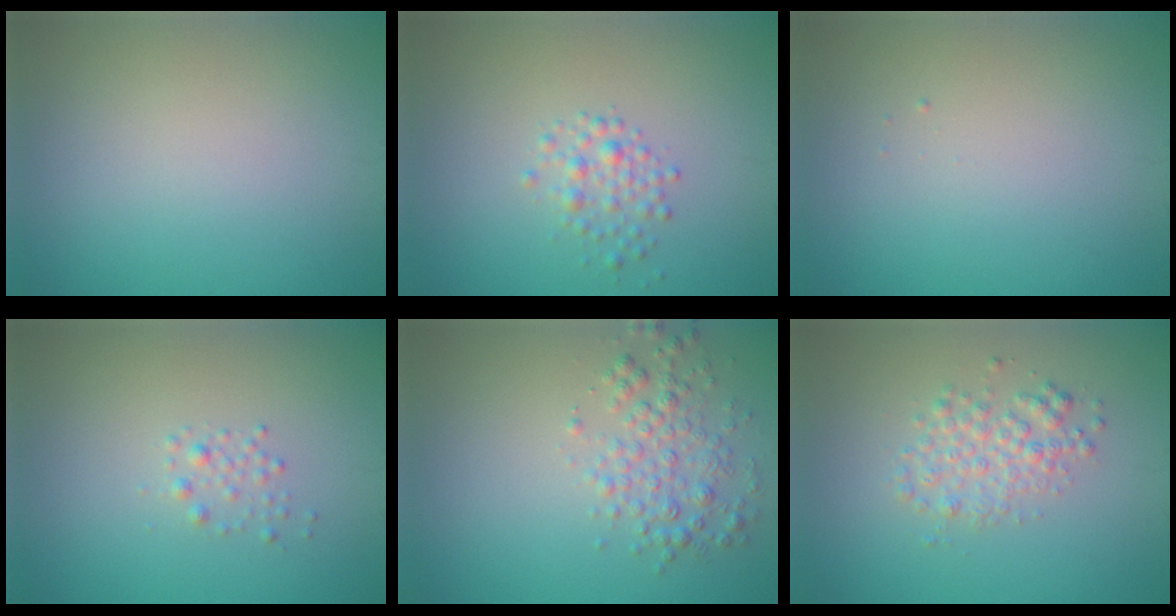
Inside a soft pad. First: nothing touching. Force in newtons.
{"total": 1.8, "press": 1.8, "slide": 0.0}
{"total": 0.0}
{"total": 1.1, "press": 1.1, "slide": 0.1}
{"total": 2.9, "press": 2.9, "slide": 0.1}
{"total": 2.6, "press": 2.6, "slide": 0.0}